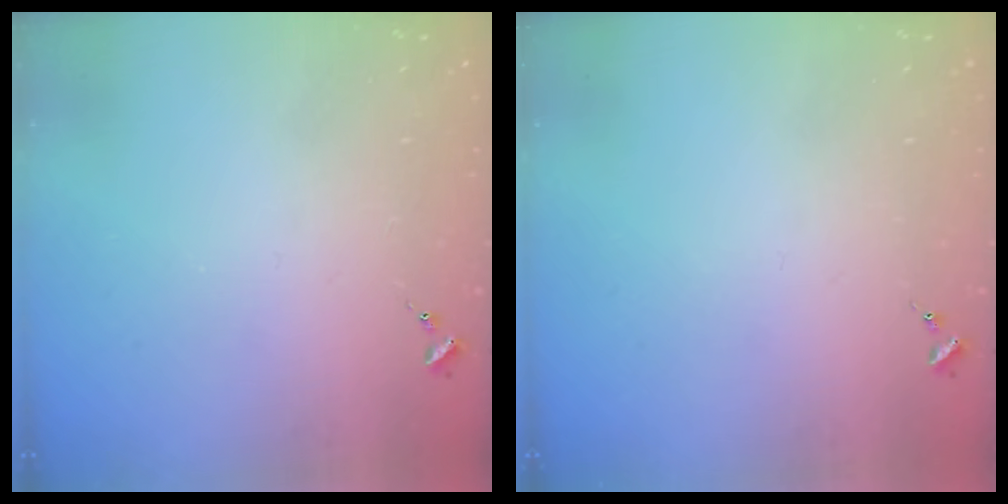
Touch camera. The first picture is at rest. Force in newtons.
{"total": 0.0}